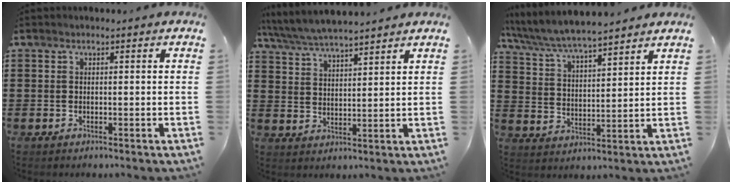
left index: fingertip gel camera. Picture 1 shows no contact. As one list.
[{"total": 5.3, "force": [5.0, 0.4, 1.7], "torque": [-0.050, -0.021, 0.089]}, {"total": 6.2, "force": [5.8, 0.3, 2.0], "torque": [-0.064, -0.032, 0.101]}]